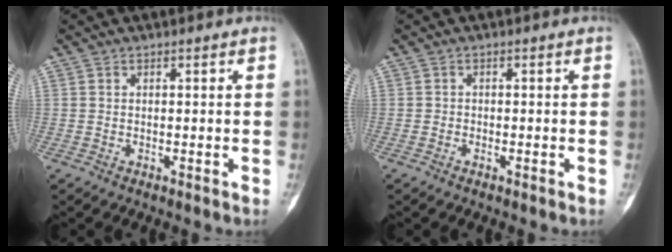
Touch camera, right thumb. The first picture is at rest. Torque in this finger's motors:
{"motor_torque": [0.12, -0.35, -0.37, 0.07, -0.01]}